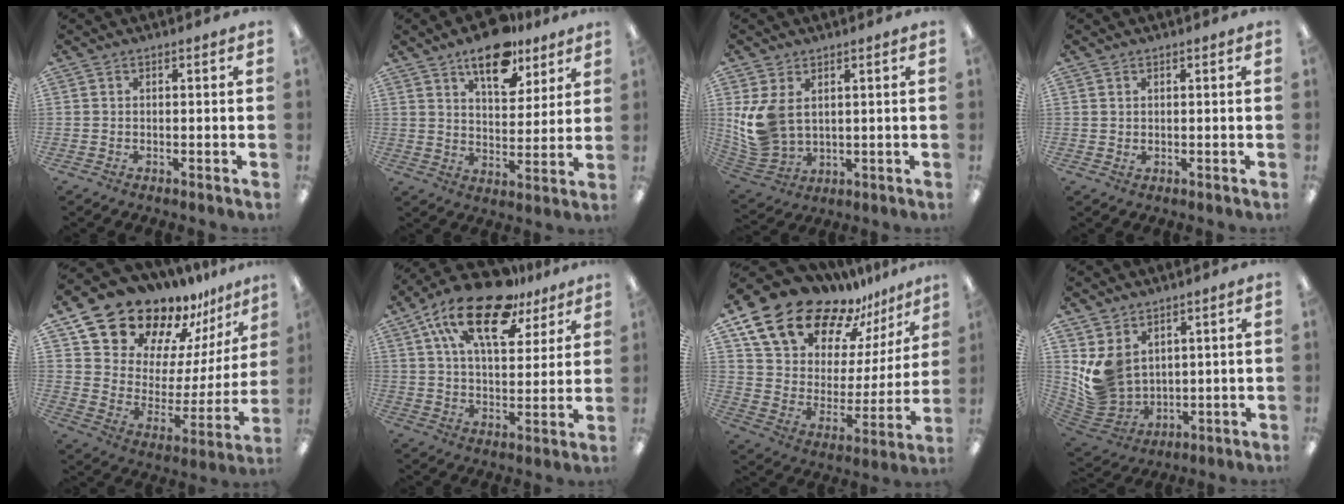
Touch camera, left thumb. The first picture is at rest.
{"total": 13.8, "force": [9.7, 6.6, 7.2], "torque": [-0.096, -0.051, 0.168]}
{"total": 10.7, "force": [2.5, 7.9, 6.8], "torque": [-0.161, -0.002, 0.050]}
{"total": 0.9, "force": [0.6, 0.7, 0.3], "torque": [0.002, -0.002, 0.009]}
{"total": 18.7, "force": [16.5, 8.1, 3.5], "torque": [-0.085, -0.139, 0.303]}
{"total": 20.7, "force": [12.6, 9.4, 13.4], "torque": [-0.231, -0.055, 0.218]}
{"total": 20.6, "force": [16.5, 10.6, 6.5], "torque": [-0.135, -0.117, 0.308]}
{"total": 9.5, "force": [3.6, 8.0, 3.7], "torque": [-0.094, -0.024, 0.079]}